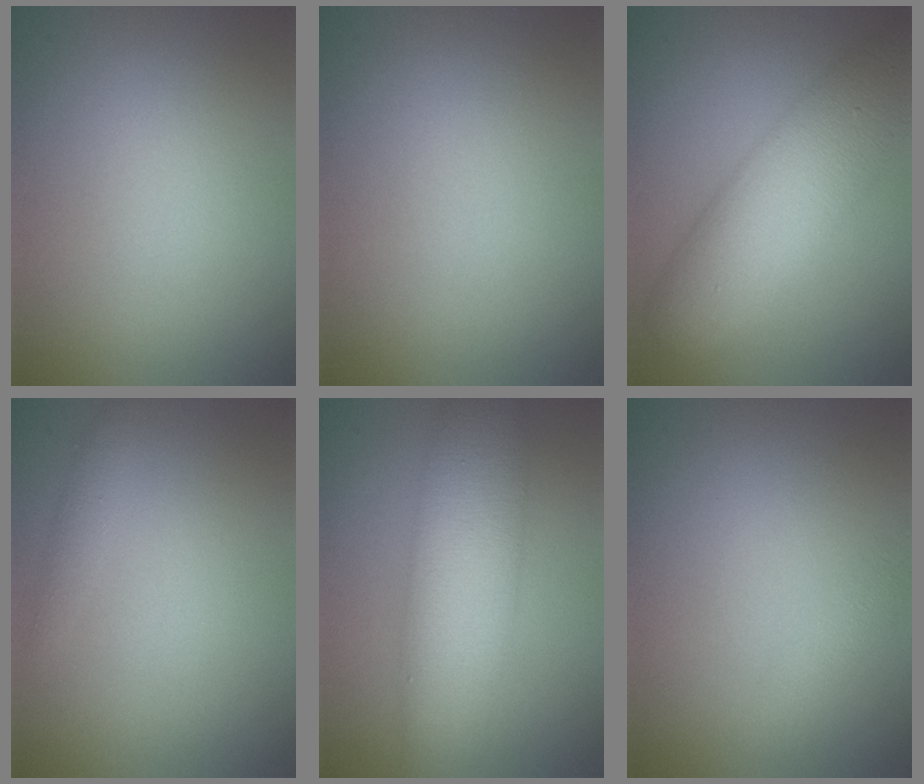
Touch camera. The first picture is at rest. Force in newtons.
{"total": 0.0}
{"total": 8.8, "press": 8.8, "slide": 0.3}
{"total": 0.9, "press": 0.9, "slide": 0.1}
{"total": 8.1, "press": 8.1, "slide": 0.0}
{"total": 1.5, "press": 1.5, "slide": 0.0}